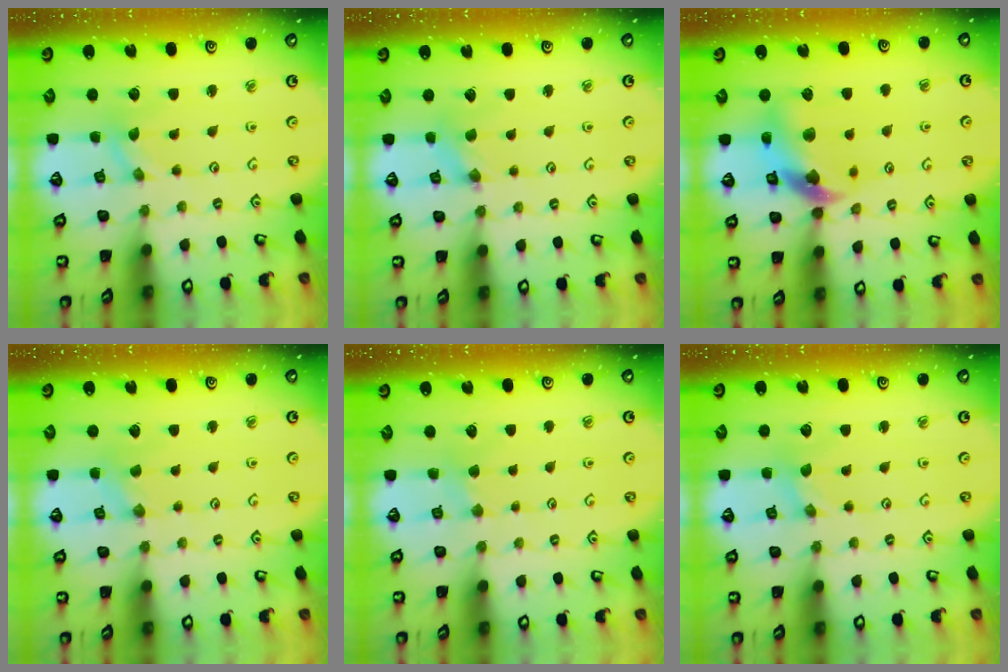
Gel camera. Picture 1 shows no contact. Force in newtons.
{"total": 1.3, "press": 1.3, "slide": 0.2}
{"total": 11.7, "press": 11.6, "slide": 1.6}
{"total": 0.0}
{"total": 2.2, "press": 2.2, "slide": 0.3}
{"total": 0.0}